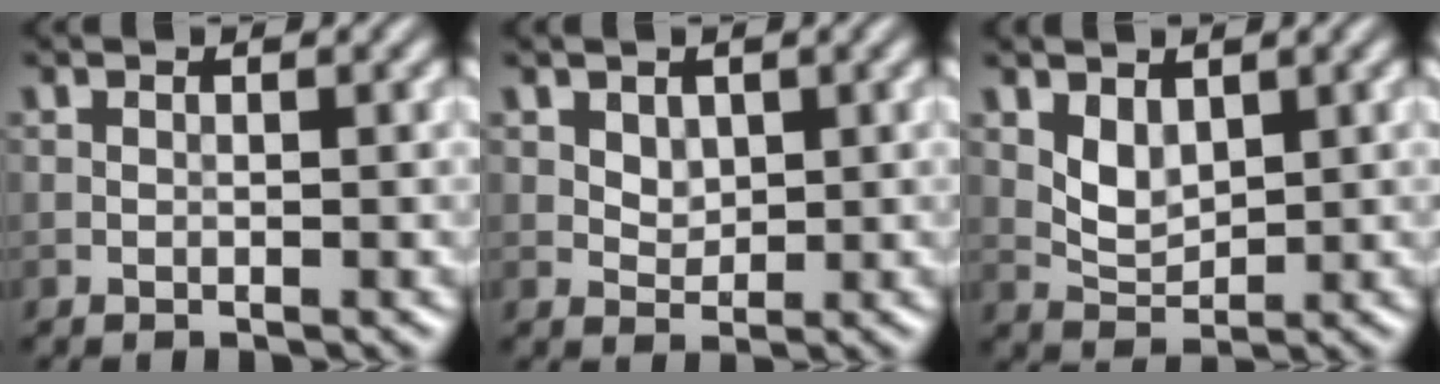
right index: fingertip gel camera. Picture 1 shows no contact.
{"total": 1.5, "force": [0.7, 1.1, 0.7], "torque": [-0.010, -0.006, 0.015]}
{"total": 2.3, "force": [1.0, 1.4, 1.5], "torque": [-0.032, -0.007, 0.027]}